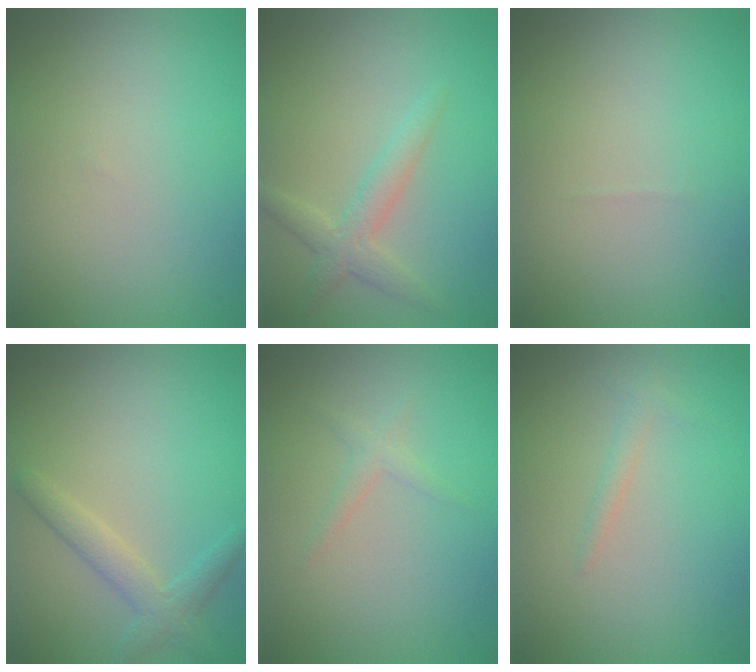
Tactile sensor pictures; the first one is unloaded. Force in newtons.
{"total": 2.6, "press": 2.6, "slide": 0.1}
{"total": 0.0}
{"total": 2.4, "press": 2.4, "slide": 0.2}
{"total": 1.1, "press": 1.1, "slide": 0.0}
{"total": 1.0, "press": 1.0, "slide": 0.1}